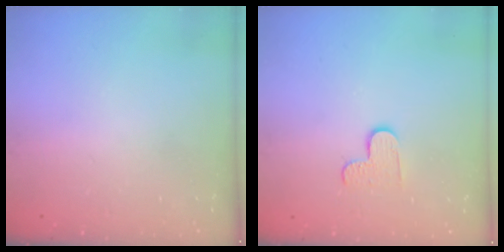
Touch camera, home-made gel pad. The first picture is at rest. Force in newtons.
{"total": 5.9, "press": 5.8, "slide": 0.6}